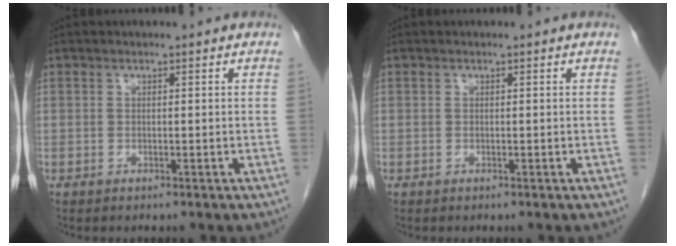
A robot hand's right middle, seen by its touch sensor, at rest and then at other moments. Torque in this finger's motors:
{"motor_torque": [-0.06, 0.13, -0.01, -0.01]}